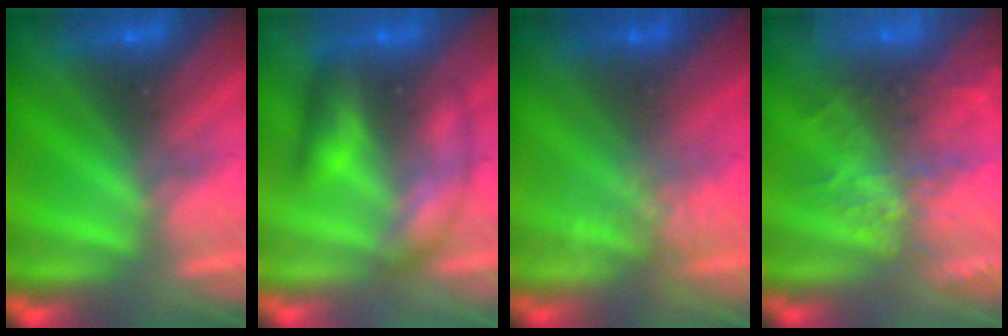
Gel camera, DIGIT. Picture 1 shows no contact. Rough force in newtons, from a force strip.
{"total": 2.6}
{"total": 3.8}
{"total": 9.6}